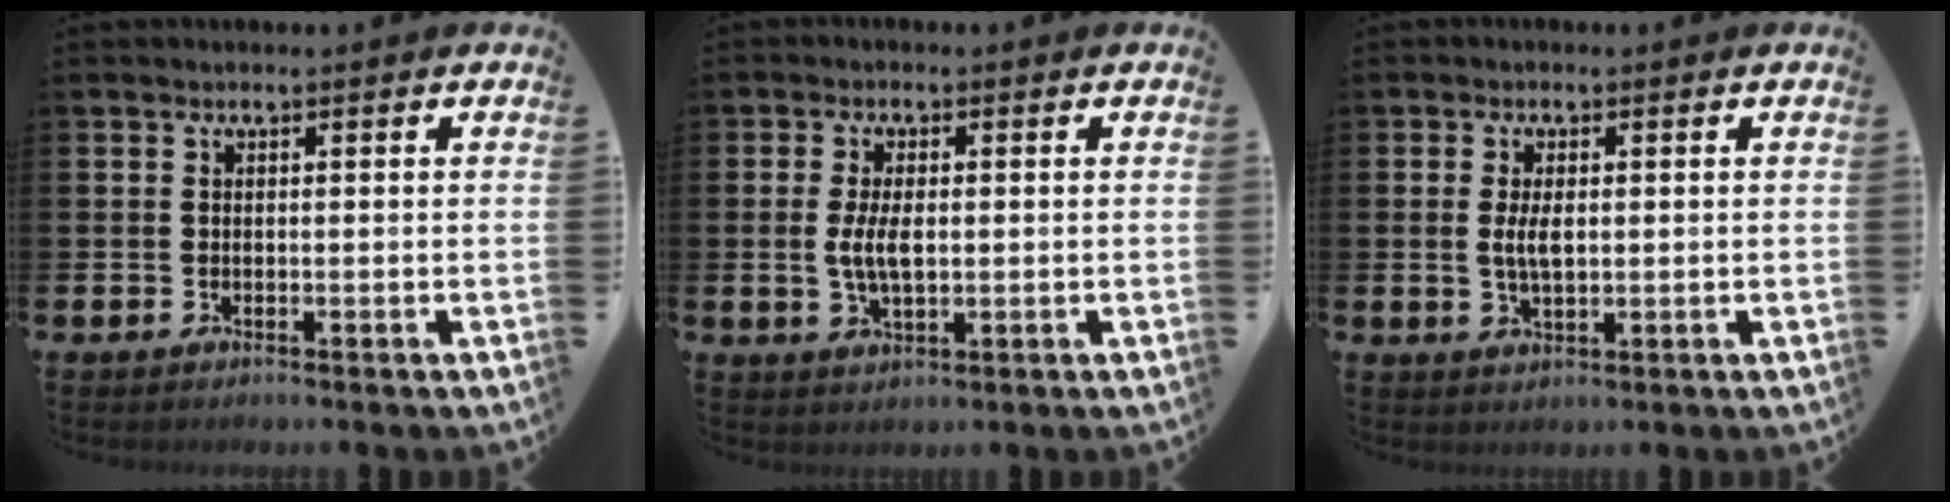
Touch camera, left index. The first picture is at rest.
{"total": 4.3, "force": [0.1, 2.0, 3.8], "torque": [-0.073, 0.001, -0.004]}
{"total": 3.2, "force": [0.4, 1.5, 2.9], "torque": [-0.049, 0.002, 0.002]}